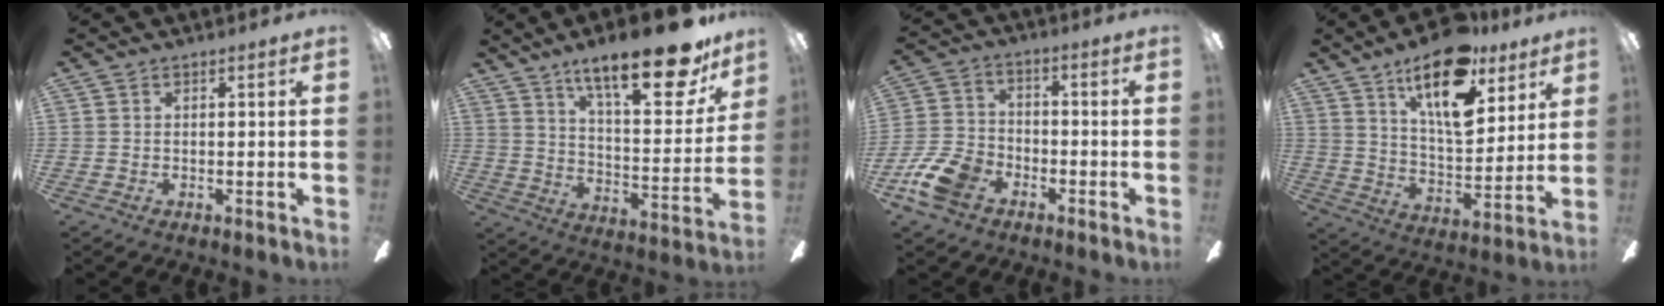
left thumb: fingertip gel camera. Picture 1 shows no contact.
{"total": 23.0, "force": [16.1, 6.8, 14.9], "torque": [-0.223, -0.106, 0.259]}
{"total": 11.4, "force": [-6.6, 7.1, 5.9], "torque": [-0.144, 0.032, -0.126]}
{"total": 19.1, "force": [12.0, 7.8, 12.6], "torque": [-0.203, -0.066, 0.202]}